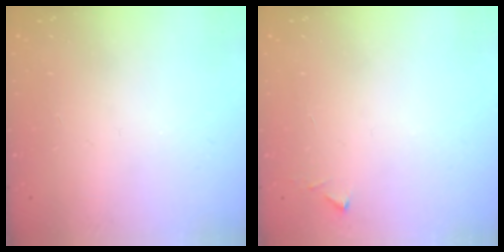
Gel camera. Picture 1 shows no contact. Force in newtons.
{"total": 4.8, "press": 4.8, "slide": 0.6}